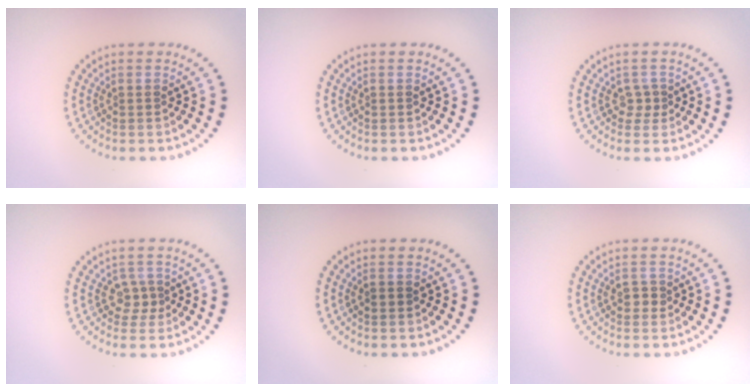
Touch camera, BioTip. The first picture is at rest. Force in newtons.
{"total": 0.0}
{"total": 1.1, "press": 0.7, "slide": 0.7}
{"total": 1.8, "press": 1.4, "slide": 1.2}
{"total": 1.0, "press": 1.0, "slide": 0.1}
{"total": 1.2, "press": 1.1, "slide": 0.4}